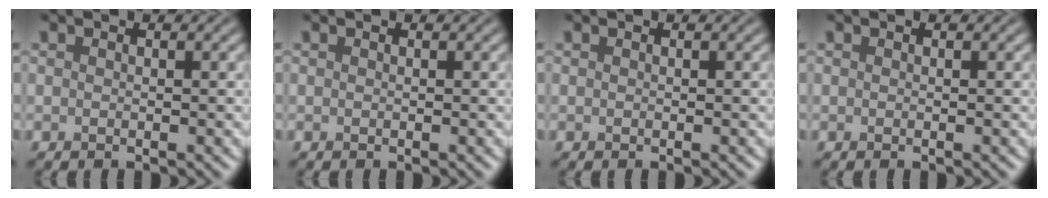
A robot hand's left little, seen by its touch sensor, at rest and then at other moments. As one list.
[{"total": 0.0}, {"total": 0.0}, {"total": 0.0}]